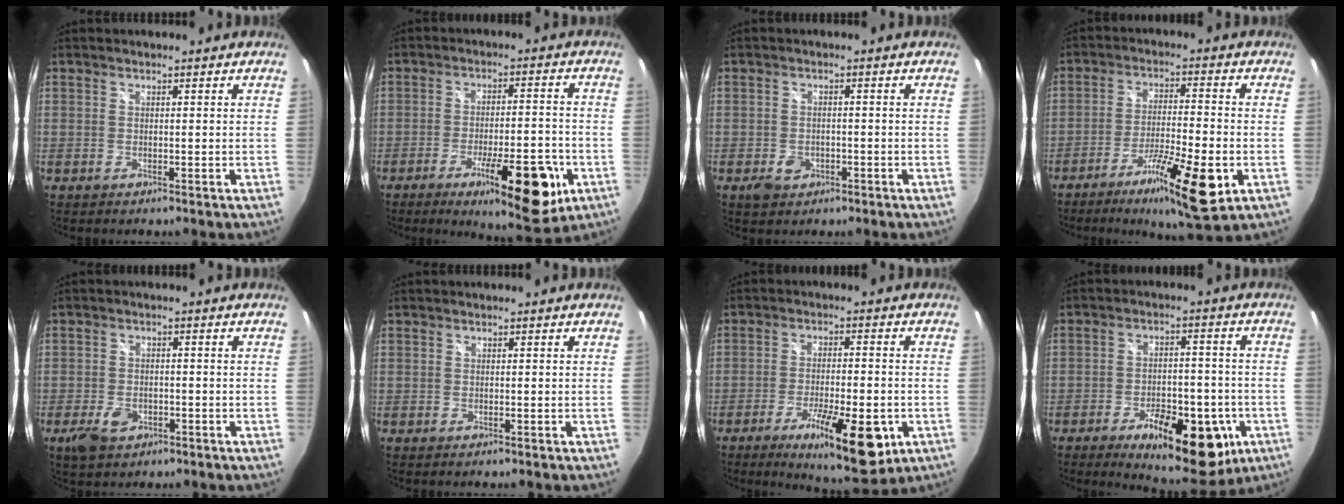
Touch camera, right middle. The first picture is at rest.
{"total": 15.1, "force": [-7.1, 4.0, 12.7], "torque": [-0.196, -0.018, -0.092]}
{"total": 3.6, "force": [-1.8, 2.7, 1.7], "torque": [-0.038, -0.001, -0.022]}
{"total": 13.3, "force": [-6.0, 2.0, 11.7], "torque": [-0.215, -0.024, -0.097]}
{"total": 5.3, "force": [-2.8, 3.3, 3.1], "torque": [-0.079, -0.006, -0.046]}
{"total": 0.0}
{"total": 14.6, "force": [-6.7, 4.0, 12.3], "torque": [-0.212, -0.032, -0.093]}
{"total": 16.8, "force": [-8.1, 7.7, 12.5], "torque": [-0.197, -0.012, -0.096]}